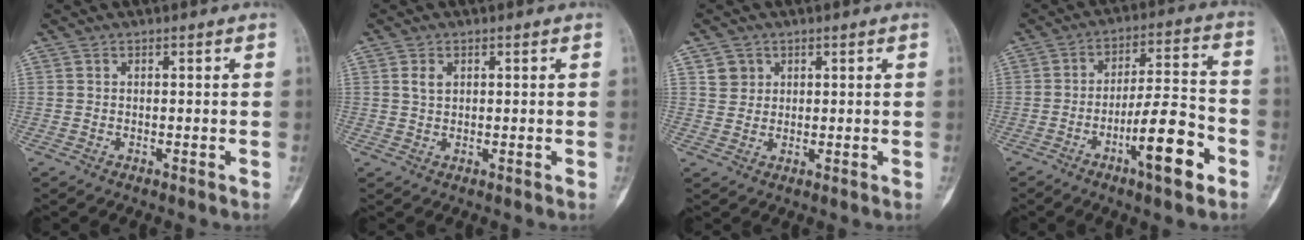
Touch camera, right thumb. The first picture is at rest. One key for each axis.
{"total": 2.1, "fx": 0.7, "fy": 1.4, "fz": 1.4, "tx": -0.023, "ty": 0.000, "tz": 0.016}
{"total": 3.0, "fx": 1.4, "fy": 2.6, "fz": 0.5, "tx": 0.009, "ty": -0.006, "tz": 0.023}
{"total": 12.8, "fx": -5.8, "fy": 3.0, "fz": 11.0, "tx": -0.169, "ty": 0.035, "tz": -0.092}